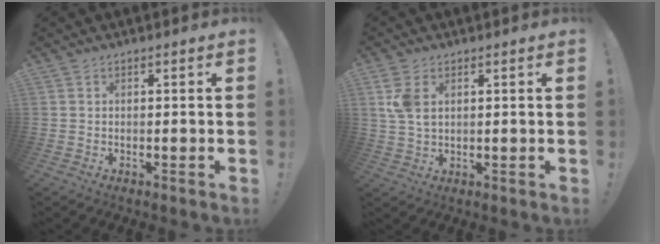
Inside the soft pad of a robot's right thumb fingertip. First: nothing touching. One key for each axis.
{"total": 5.8, "fx": 2.1, "fy": 3.4, "fz": 4.3, "tx": -0.084, "ty": -0.004, "tz": 0.039}